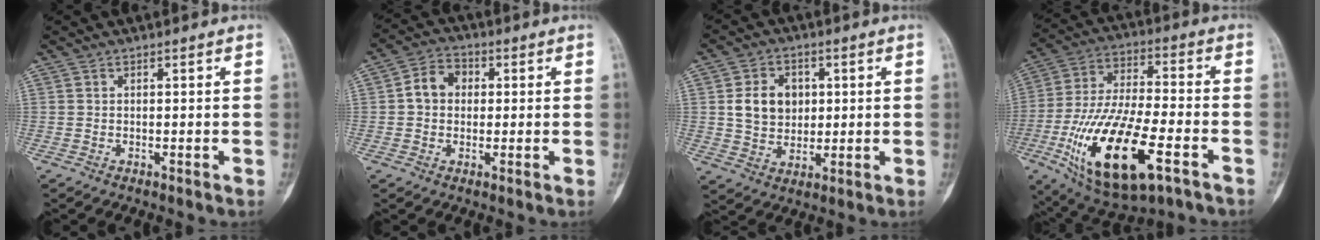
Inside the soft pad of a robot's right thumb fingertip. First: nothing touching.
{"total": 6.1, "force": [0.5, 5.0, 3.4], "torque": [-0.044, 0.016, 0.000]}
{"total": 9.9, "force": [1.6, 7.7, 6.1], "torque": [-0.077, -0.001, 0.031]}
{"total": 23.2, "force": [-9.1, 9.0, 19.4], "torque": [-0.390, 0.018, -0.147]}